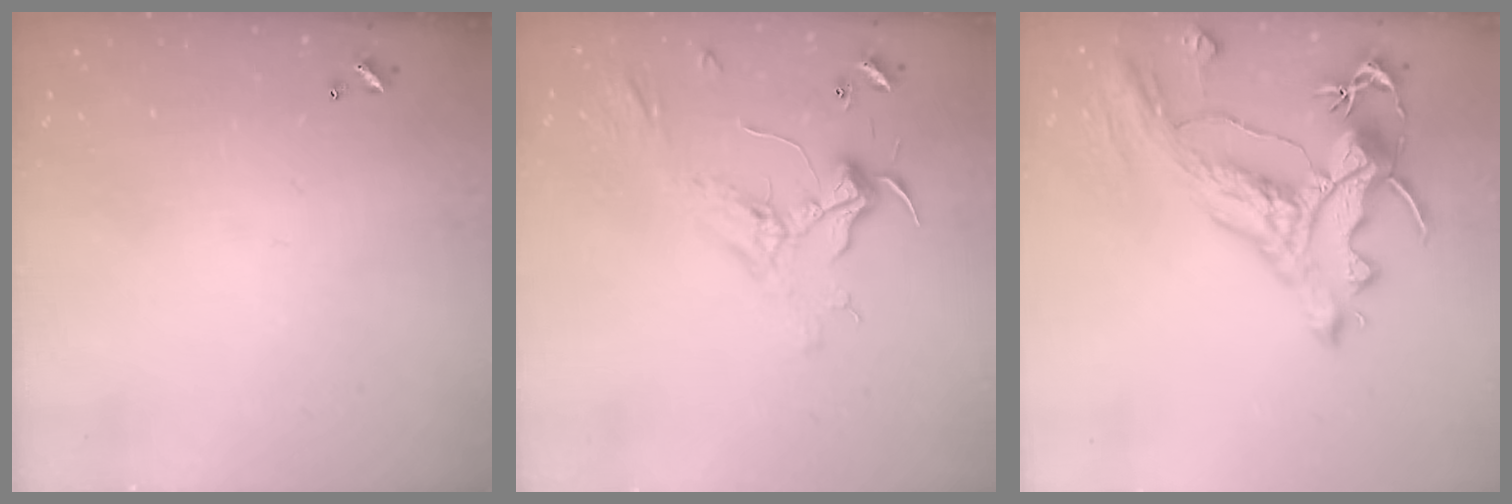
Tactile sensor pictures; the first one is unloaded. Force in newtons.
{"total": 2.3, "press": 2.2, "slide": 0.8}
{"total": 5.1, "press": 4.8, "slide": 1.7}